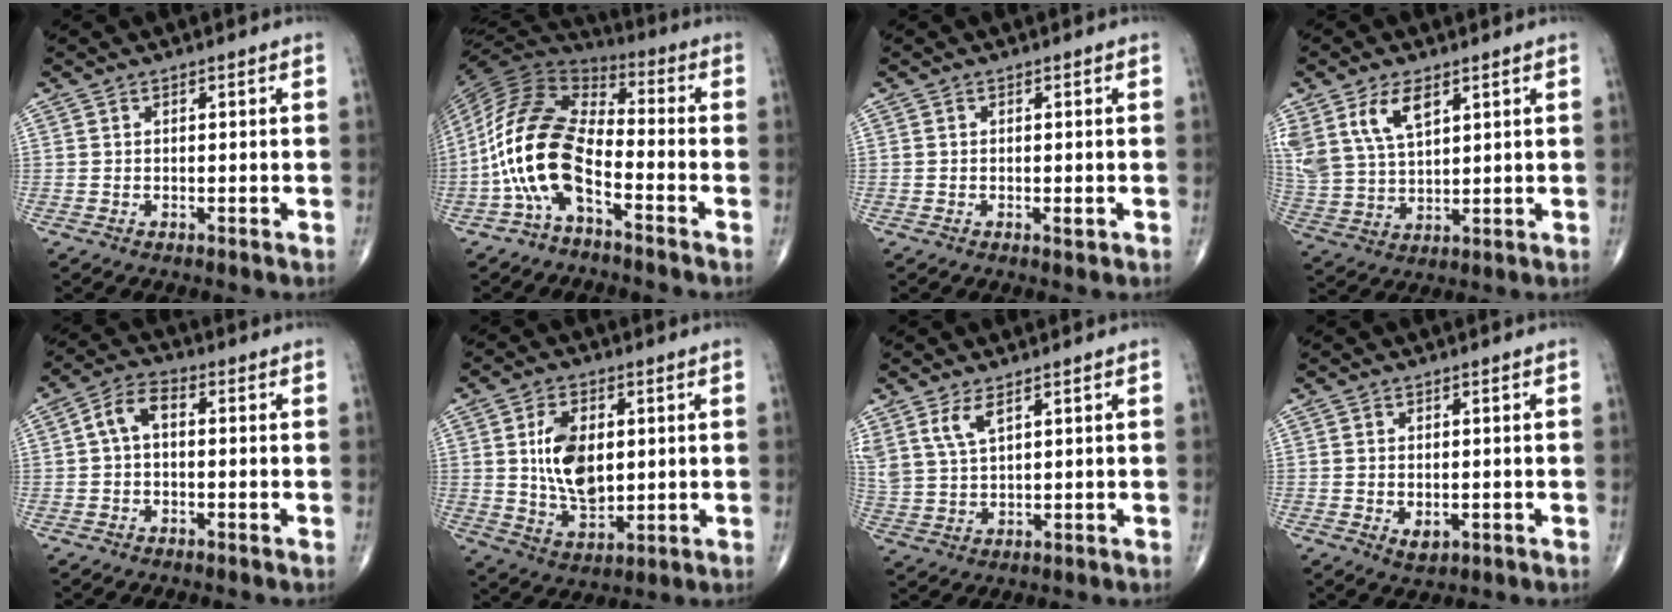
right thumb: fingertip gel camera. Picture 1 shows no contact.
{"total": 15.9, "force": [-5.6, 7.4, 12.9], "torque": [-0.261, 0.061, -0.115]}
{"total": 0.9, "force": [-0.2, 0.4, 0.8], "torque": [-0.012, -0.002, -0.004]}
{"total": 11.4, "force": [5.8, 6.0, 7.7], "torque": [-0.151, -0.016, 0.125]}
{"total": 5.3, "force": [0.2, 3.1, 4.3], "torque": [-0.077, 0.021, -0.006]}
{"total": 11.7, "force": [1.8, 7.0, 9.2], "torque": [-0.148, -0.014, 0.040]}
{"total": 5.5, "force": [3.3, 2.1, 3.9], "torque": [-0.085, -0.014, 0.075]}
{"total": 2.5, "force": [-0.4, 1.6, 1.8], "torque": [-0.025, -0.004, 0.000]}